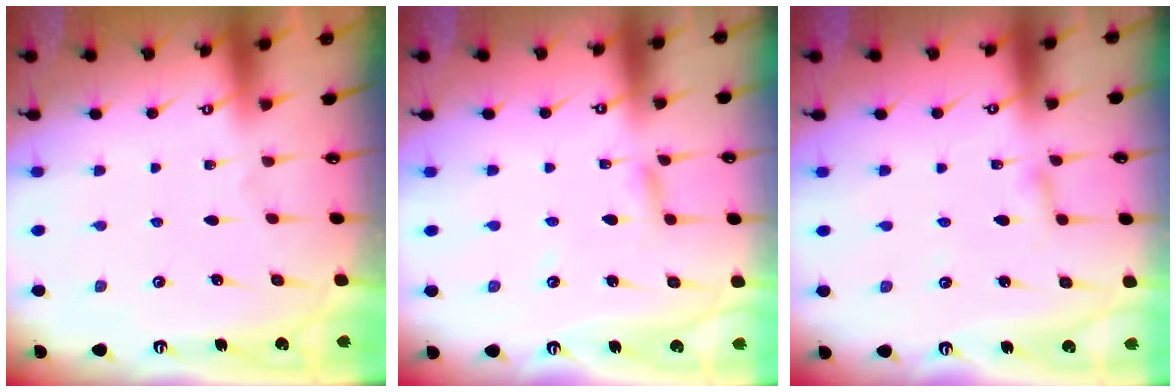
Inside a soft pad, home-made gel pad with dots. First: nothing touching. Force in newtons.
{"total": 3.4, "press": 3.4, "slide": 0.1}
{"total": 2.1, "press": 2.1, "slide": 0.2}